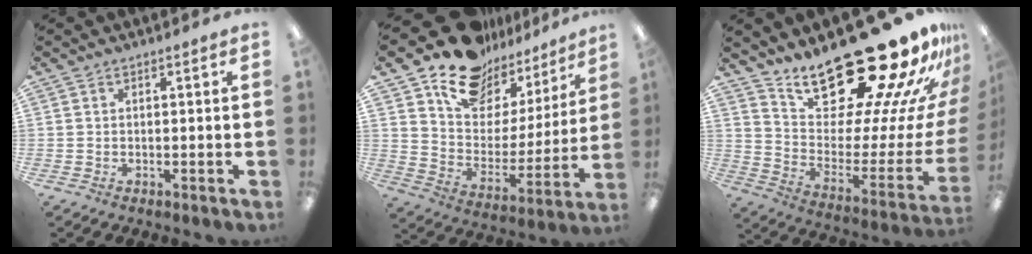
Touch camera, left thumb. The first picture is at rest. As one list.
[{"total": 16.3, "force": [13.0, 8.7, 4.5], "torque": [-0.096, -0.102, 0.232]}, {"total": 28.5, "force": [22.9, 8.5, 14.8], "torque": [-0.197, -0.182, 0.394]}]